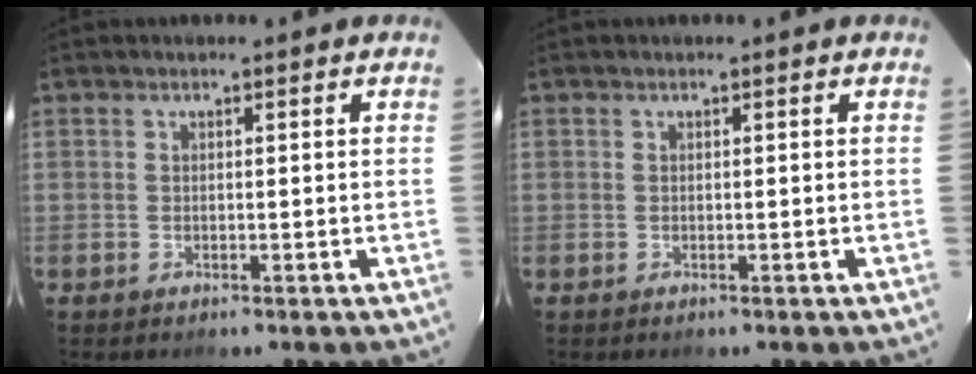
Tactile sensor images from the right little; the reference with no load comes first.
{"total": 0.0}